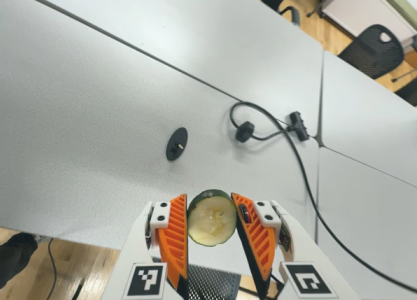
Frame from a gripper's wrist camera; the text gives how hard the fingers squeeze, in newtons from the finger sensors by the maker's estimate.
{"total": 4.4, "left": 4.6, "right": 4.2}